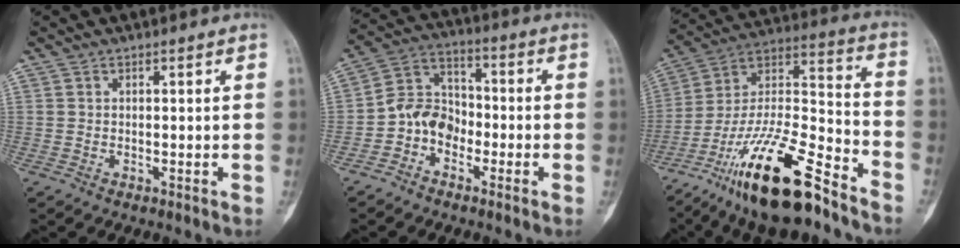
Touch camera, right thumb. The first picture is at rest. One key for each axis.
{"total": 8.3, "fx": -3.3, "fy": 6.6, "fz": 3.9, "tx": -0.051, "ty": 0.048, "tz": -0.073}
{"total": 23.3, "fx": -16.0, "fy": 6.1, "fz": 15.8, "tx": -0.311, "ty": 0.072, "tz": -0.285}